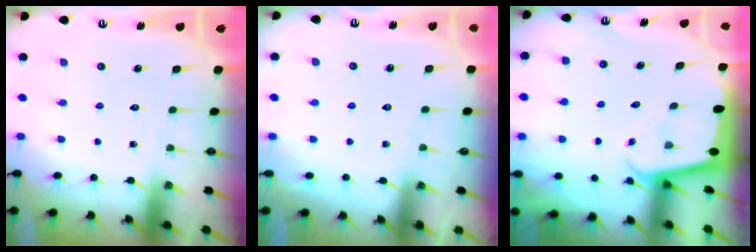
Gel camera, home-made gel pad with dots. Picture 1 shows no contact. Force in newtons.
{"total": 2.5, "press": 2.5, "slide": 0.4}
{"total": 1.9, "press": 1.9, "slide": 0.1}